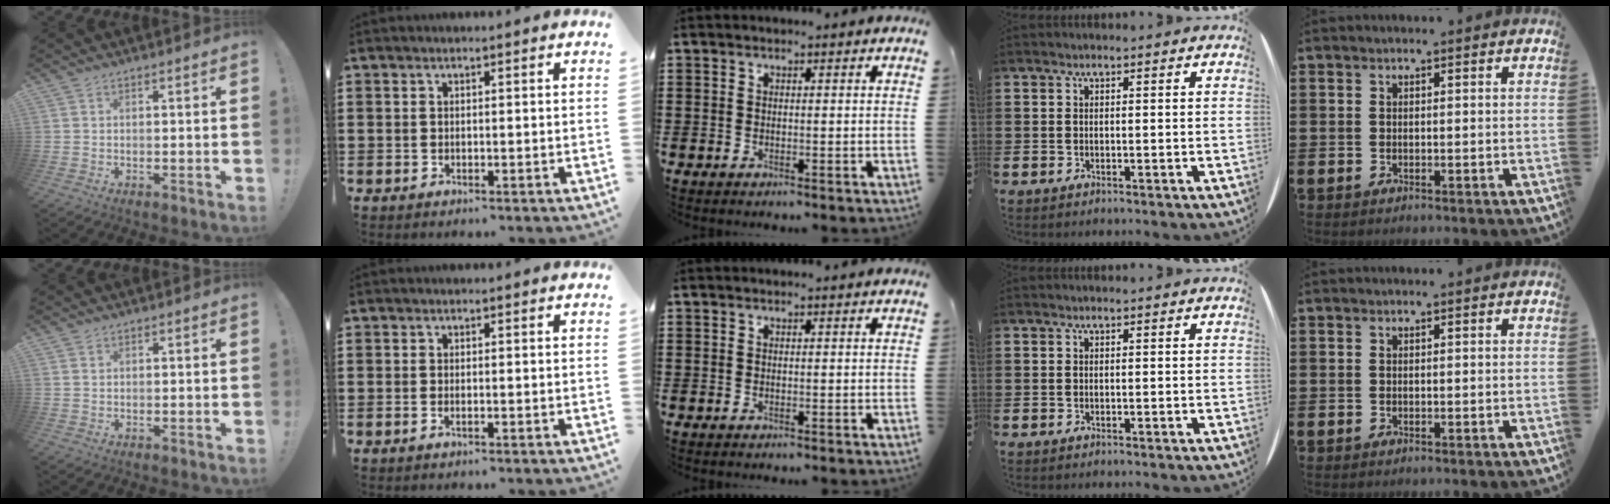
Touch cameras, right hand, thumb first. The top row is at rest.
{"thumb": {"total": 0.7, "force": [0.5, 0.5, 0.2], "torque": [0.002, -0.001, 0.008]}, "index": {"total": 0.5, "force": [-0.2, 0.1, 0.5], "torque": [-0.009, -0.003, -0.004]}}